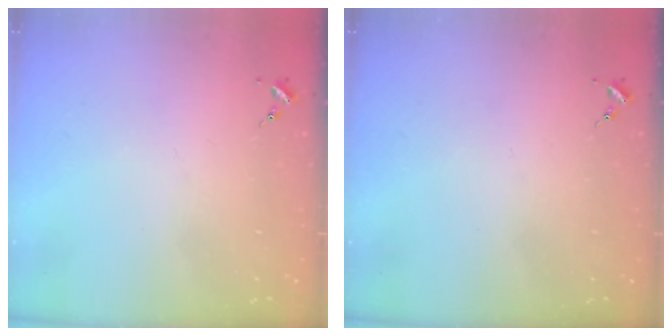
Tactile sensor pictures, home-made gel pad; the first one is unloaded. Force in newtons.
{"total": 0.0}